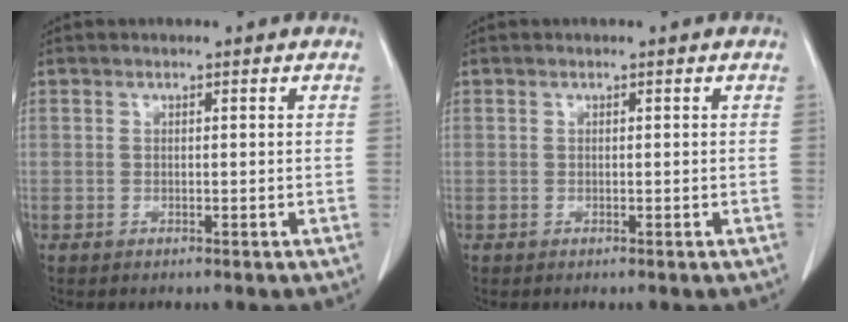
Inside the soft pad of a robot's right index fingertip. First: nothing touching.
{"total": 0.0}